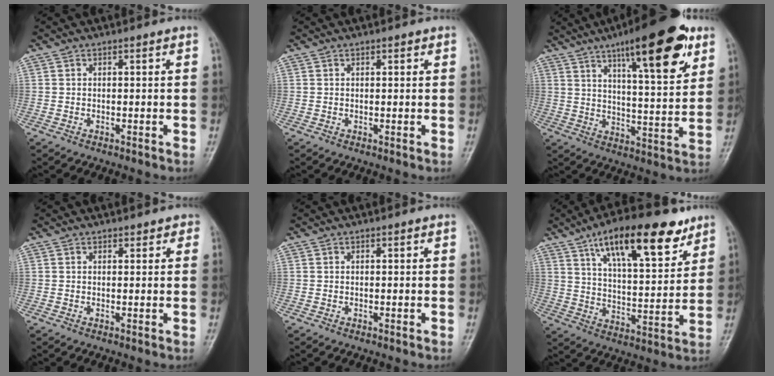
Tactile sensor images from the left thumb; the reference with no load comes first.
{"total": 1.0, "force": [0.5, 0.5, 0.7], "torque": [-0.003, 0.000, 0.005]}
{"total": 19.8, "force": [10.8, 5.3, 15.7], "torque": [-0.200, -0.037, 0.162]}
{"total": 1.8, "force": [1.2, 1.2, 0.5], "torque": [0.019, -0.003, 0.009]}
{"total": 0.0}
{"total": 19.5, "force": [11.5, 7.2, 14.0], "torque": [-0.184, -0.039, 0.190]}